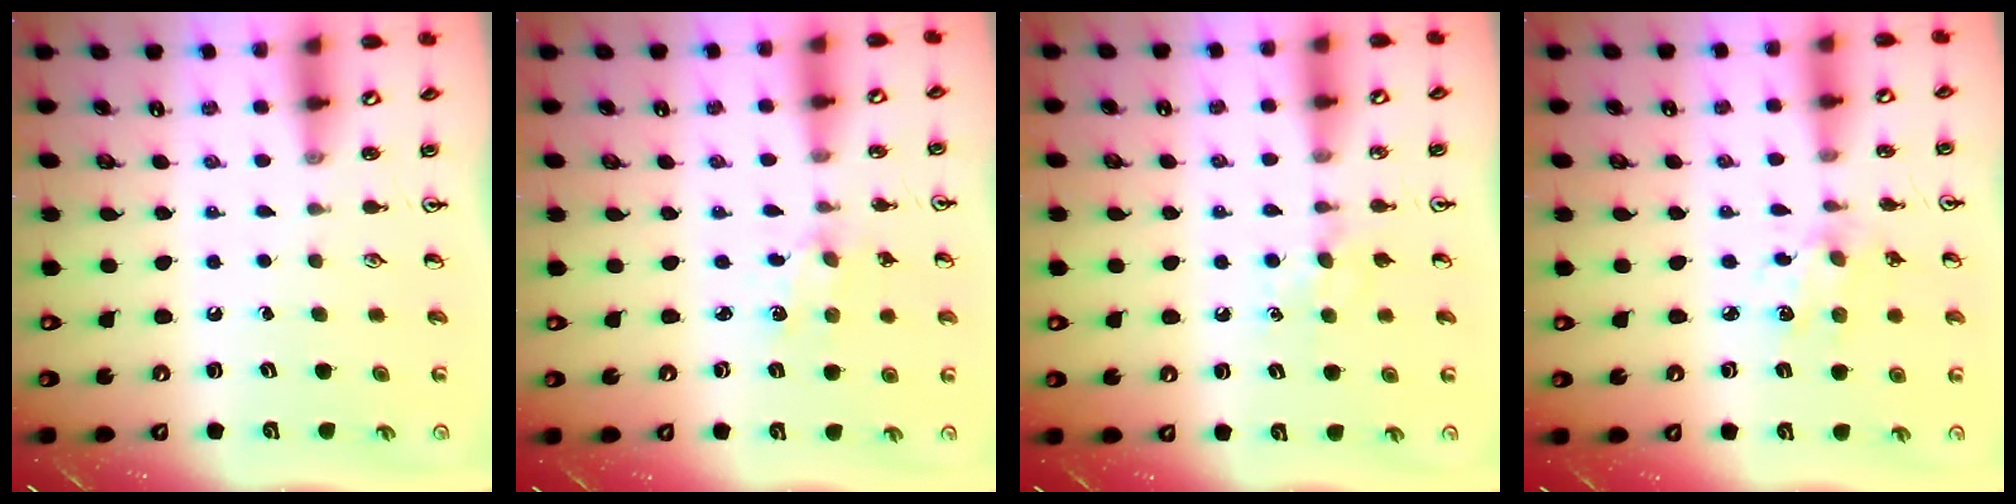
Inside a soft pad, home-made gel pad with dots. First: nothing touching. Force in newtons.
{"total": 1.8, "press": 1.8, "slide": 0.3}
{"total": 4.5, "press": 4.5, "slide": 0.7}
{"total": 5.1, "press": 5.1, "slide": 0.3}